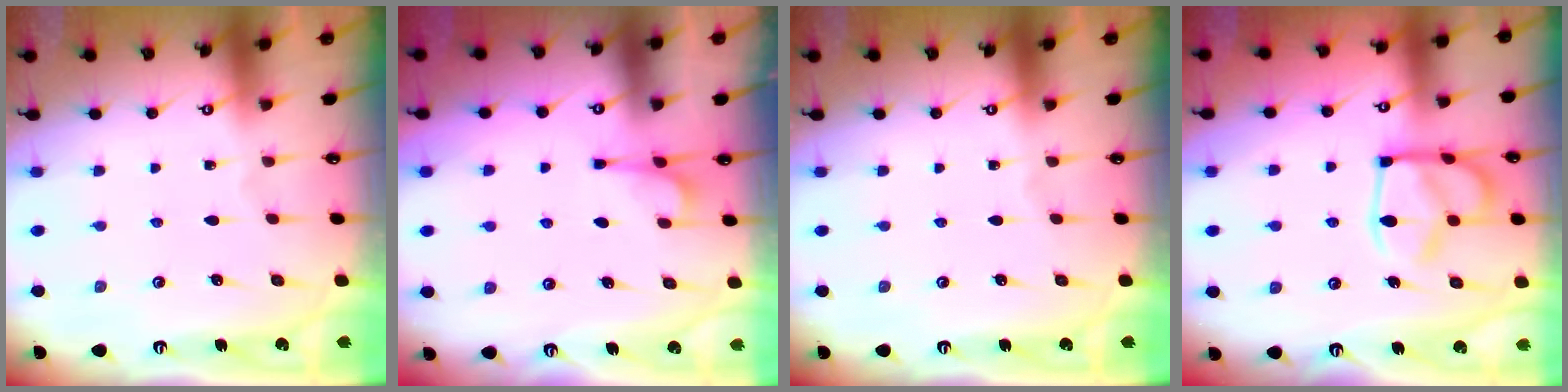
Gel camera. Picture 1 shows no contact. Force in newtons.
{"total": 2.4, "press": 2.3, "slide": 0.8}
{"total": 0.0}
{"total": 15.8, "press": 15.7, "slide": 1.6}